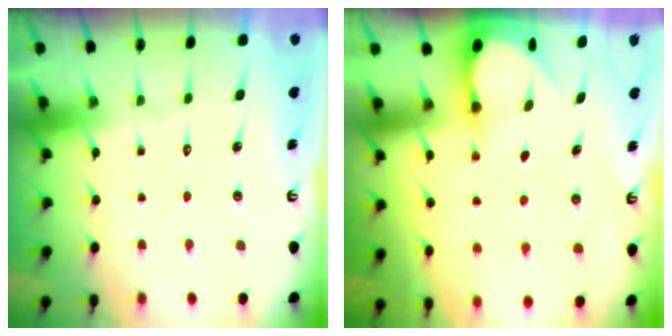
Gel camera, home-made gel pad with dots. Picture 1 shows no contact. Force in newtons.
{"total": 3.3, "press": 3.3, "slide": 0.4}